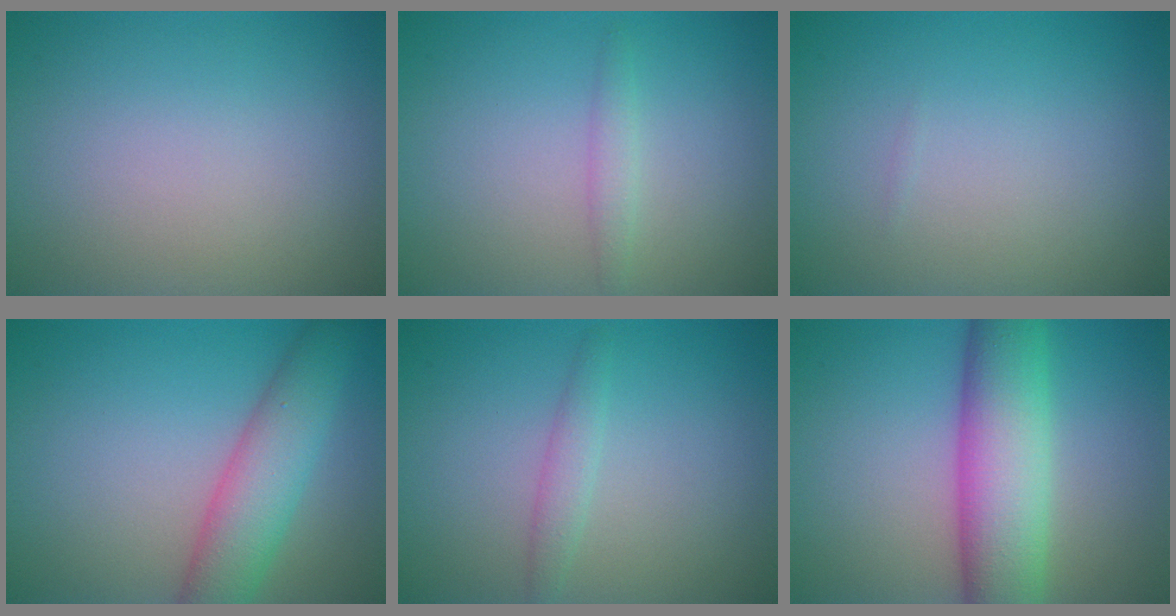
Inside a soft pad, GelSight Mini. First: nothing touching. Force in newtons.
{"total": 1.3, "press": 1.3, "slide": 0.0}
{"total": 0.0}
{"total": 5.6, "press": 5.6, "slide": 0.2}
{"total": 1.5, "press": 1.5, "slide": 0.1}
{"total": 8.7, "press": 8.7, "slide": 0.6}